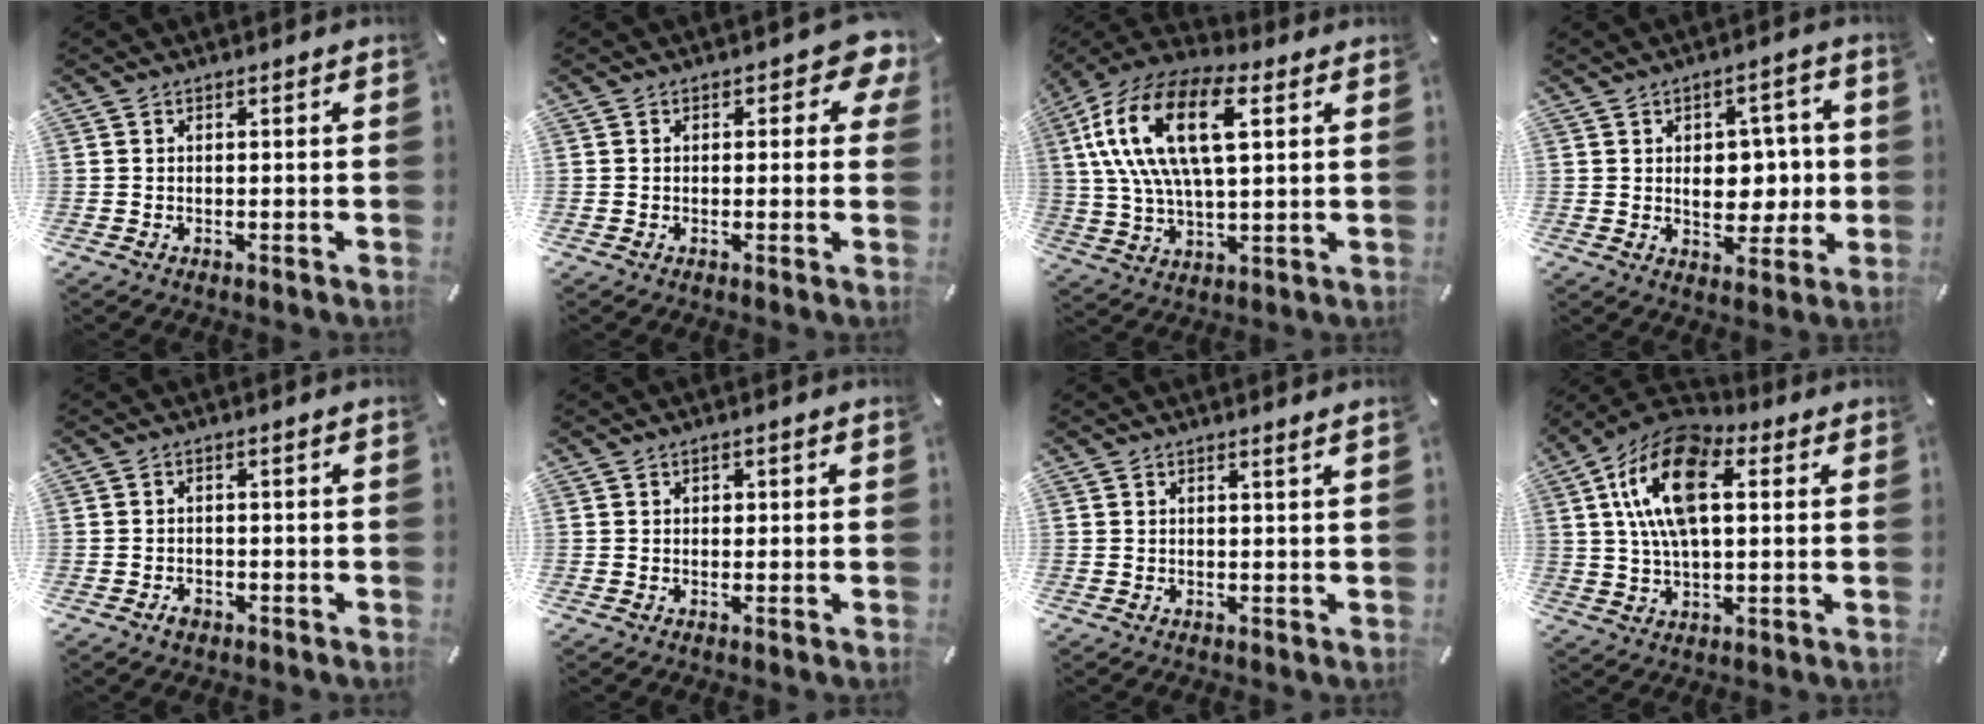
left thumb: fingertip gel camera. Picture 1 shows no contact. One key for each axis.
{"total": 5.1, "fx": 1.9, "fy": 3.2, "fz": 3.5, "tx": -0.031, "ty": -0.001, "tz": 0.026}
{"total": 19.1, "fx": 6.6, "fy": 9.5, "fz": 15.2, "tx": -0.326, "ty": 0.002, "tz": 0.110}
{"total": 9.4, "fx": 0.3, "fy": 6.8, "fz": 6.5, "tx": -0.070, "ty": -0.001, "tz": 0.002}
{"total": 2.1, "fx": -1.4, "fy": 1.4, "fz": 0.8, "tx": -0.015, "ty": 0.008, "tz": -0.027}
{"total": 1.1, "fx": 0.1, "fy": 1.0, "fz": 0.4, "tx": -0.009, "ty": 0.005, "tz": 0.000}
{"total": 0.9, "fx": 0.7, "fy": -0.2, "fz": 0.6, "tx": -0.009, "ty": -0.003, "tz": 0.013}
{"total": 16.3, "fx": 5.1, "fy": 8.8, "fz": 12.7, "tx": -0.258, "ty": 0.005, "tz": 0.089}